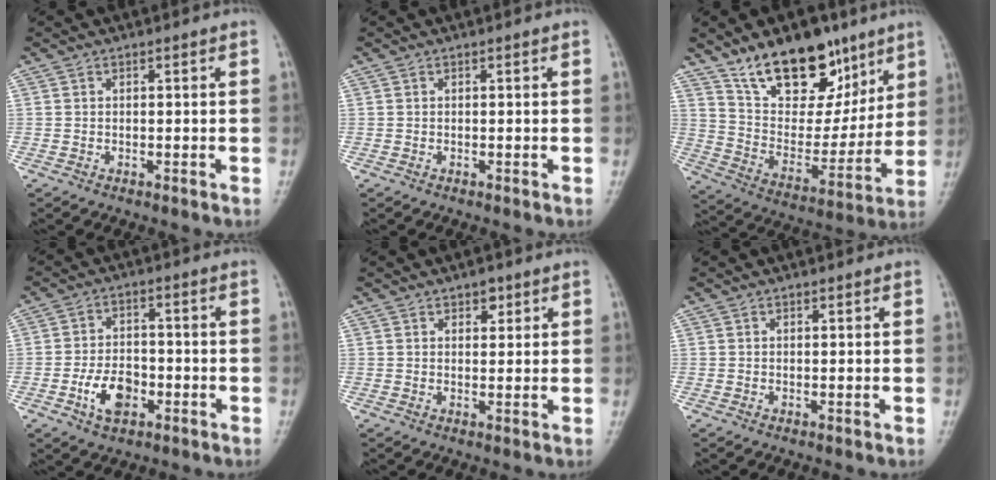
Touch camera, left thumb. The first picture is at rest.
{"total": 0.0}
{"total": 19.9, "force": [13.1, 10.4, 10.8], "torque": [-0.115, -0.072, 0.229]}
{"total": 7.2, "force": [-2.9, 4.4, 5.0], "torque": [-0.072, 0.015, -0.052]}
{"total": 2.6, "force": [1.6, 1.5, 1.4], "torque": [-0.004, -0.007, 0.022]}
{"total": 0.0}